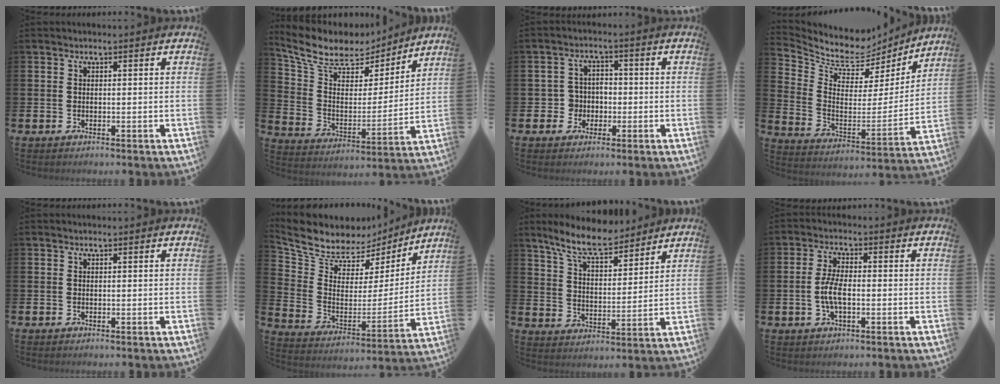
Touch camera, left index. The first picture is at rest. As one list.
[{"total": 9.6, "force": [8.1, 4.2, 2.8], "torque": [-0.104, -0.046, 0.146]}, {"total": 3.7, "force": [-1.1, 3.5, 0.7], "torque": [-0.024, 0.008, -0.027]}, {"total": 7.8, "force": [6.9, 3.3, 1.4], "torque": [-0.068, -0.057, 0.117]}, {"total": 0.0}, {"total": 8.8, "force": [7.9, 3.5, 1.4], "torque": [-0.081, -0.053, 0.140]}, {"total": 8.7, "force": [7.8, 2.0, 3.3], "torque": [-0.086, -0.035, 0.140]}, {"total": 4.3, "force": [-0.6, 1.7, 3.9], "torque": [-0.080, -0.001, -0.017]}]